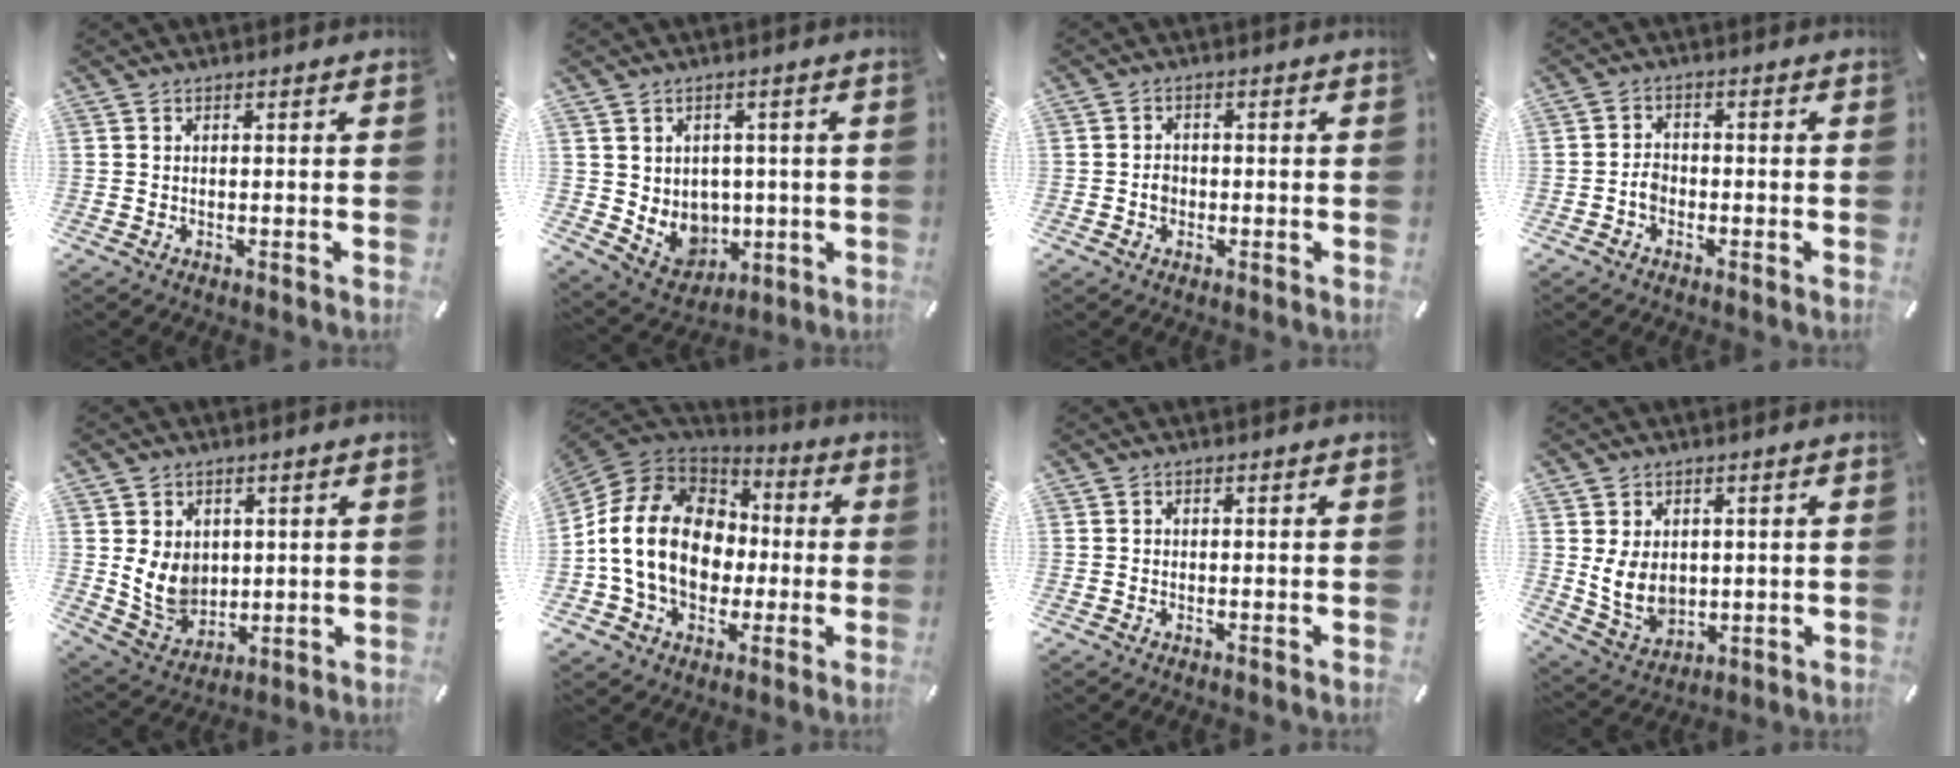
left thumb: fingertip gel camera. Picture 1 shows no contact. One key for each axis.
{"total": 7.4, "fx": 1.1, "fy": 7.1, "fz": 1.9, "tx": -0.045, "ty": -0.023, "tz": 0.031}
{"total": 2.4, "fx": -0.5, "fy": 2.1, "fz": 1.0, "tx": -0.020, "ty": 0.006, "tz": -0.012}
{"total": 3.1, "fx": -1.2, "fy": 2.3, "fz": 1.7, "tx": -0.031, "ty": 0.008, "tz": -0.023}
{"total": 9.1, "fx": 1.7, "fy": 7.9, "fz": 4.2, "tx": -0.096, "ty": -0.011, "tz": 0.034}
{"total": 18.7, "fx": -1.8, "fy": 15.1, "fz": 10.9, "tx": -0.243, "ty": 0.022, "tz": -0.030}
{"total": 0.6, "fx": -0.2, "fy": 0.5, "fz": 0.1, "tx": -0.001, "ty": 0.004, "tz": -0.006}
{"total": 8.4, "fx": 0.7, "fy": 6.6, "fz": 5.2, "tx": -0.110, "ty": -0.009, "tz": 0.011}